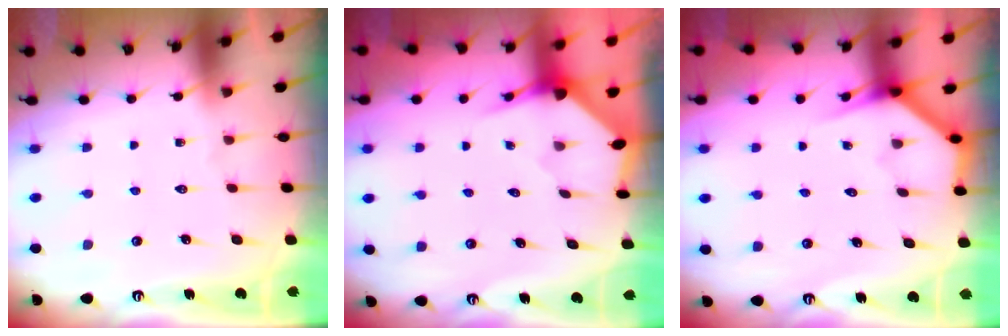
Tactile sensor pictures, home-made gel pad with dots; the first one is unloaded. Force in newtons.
{"total": 3.3, "press": 3.3, "slide": 0.1}
{"total": 3.8, "press": 3.8, "slide": 0.3}